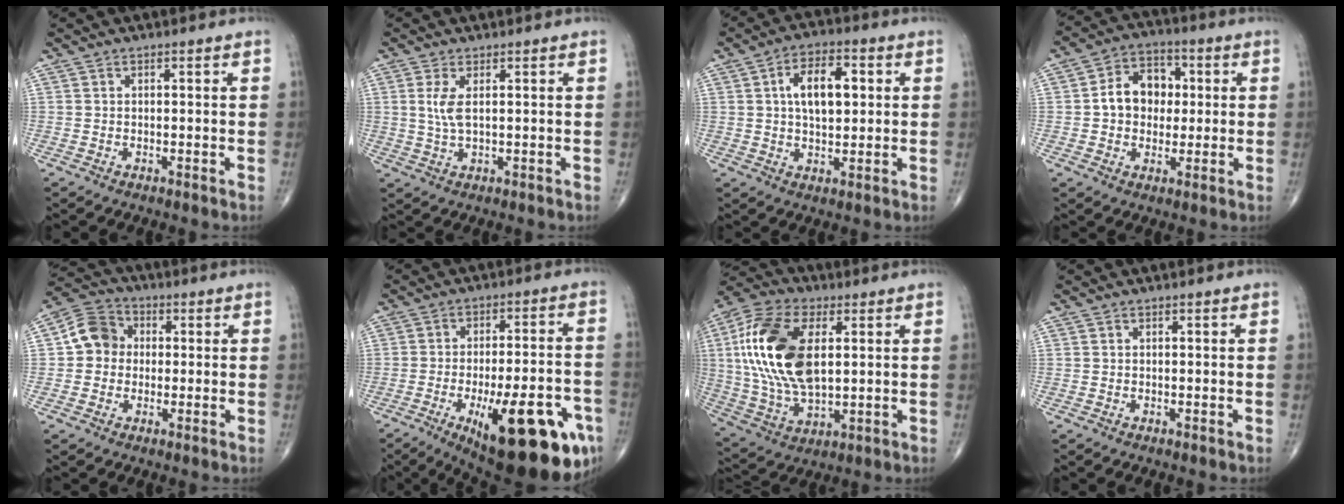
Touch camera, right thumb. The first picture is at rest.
{"total": 2.5, "force": [0.6, 1.1, 2.1], "torque": [-0.048, 0.001, 0.016]}
{"total": 9.8, "force": [2.0, 5.0, 8.1], "torque": [-0.119, 0.007, 0.031]}
{"total": 10.1, "force": [0.7, 7.9, 6.2], "torque": [-0.064, 0.020, 0.004]}
{"total": 7.8, "force": [0.4, 6.9, 3.6], "torque": [-0.046, 0.019, -0.008]}
{"total": 25.0, "force": [-10.8, 8.3, 21.0], "torque": [-0.232, 0.030, -0.138]}
{"total": 20.9, "force": [3.8, 11.0, 17.4], "torque": [-0.355, -0.006, 0.067]}
{"total": 0.0}